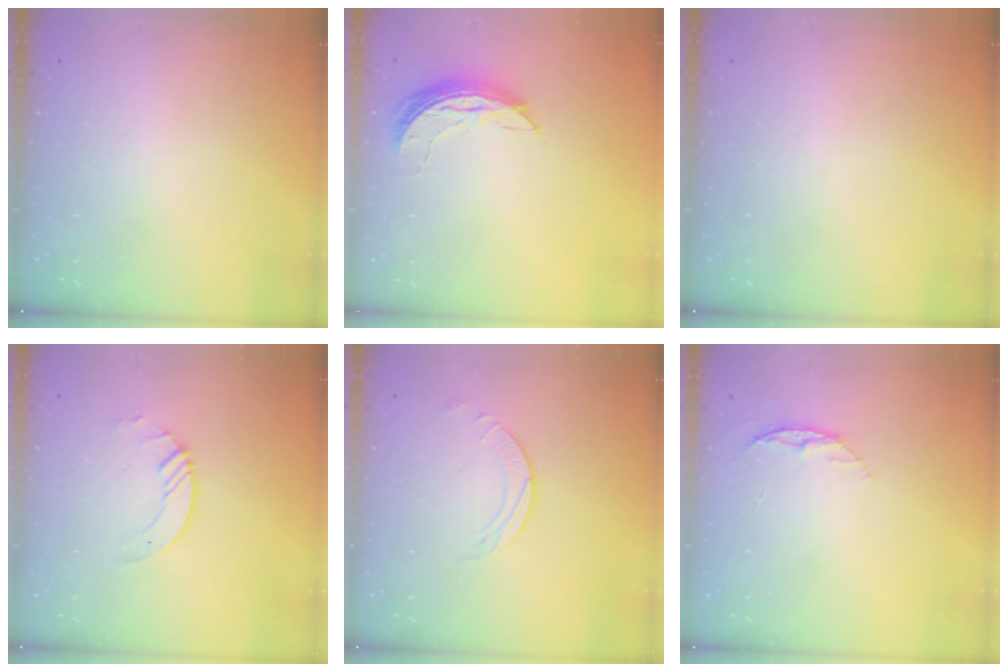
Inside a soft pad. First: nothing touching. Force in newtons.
{"total": 7.2, "press": 7.2, "slide": 0.7}
{"total": 0.0}
{"total": 3.0, "press": 3.0, "slide": 0.3}
{"total": 2.0, "press": 1.9, "slide": 0.3}
{"total": 6.4, "press": 6.3, "slide": 0.7}